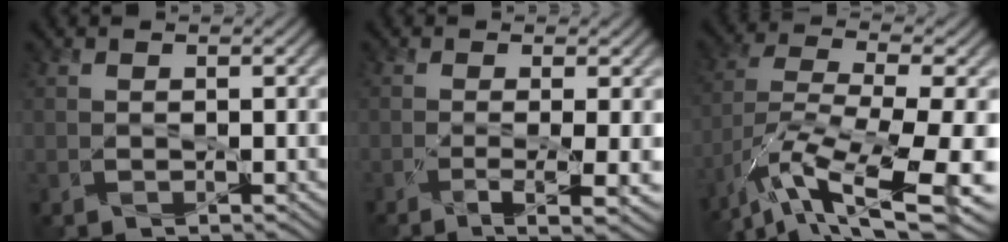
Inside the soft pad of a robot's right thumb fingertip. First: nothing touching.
{"total": 5.3, "force": [-1.5, 1.0, 5.0], "torque": [-0.087, -0.008, -0.025]}
{"total": 16.3, "force": [-9.1, 4.7, 12.7], "torque": [-0.286, -0.020, -0.151]}